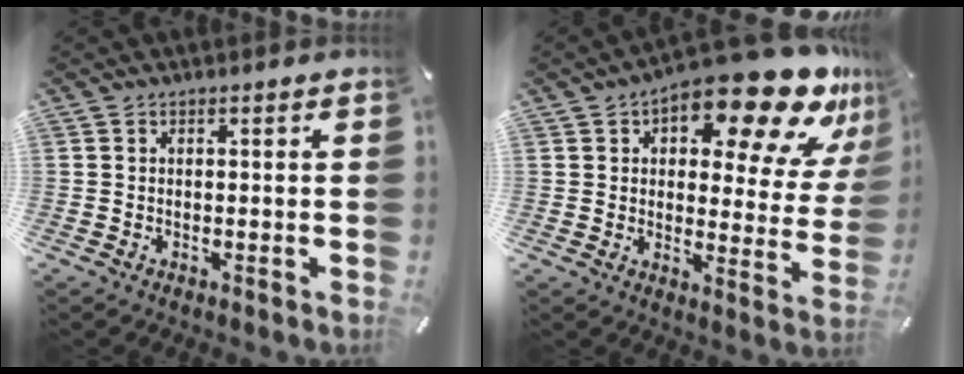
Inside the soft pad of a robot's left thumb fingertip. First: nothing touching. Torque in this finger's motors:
{"motor_torque": [1.05, 1.00, 1.82, -0.95, 0.27]}